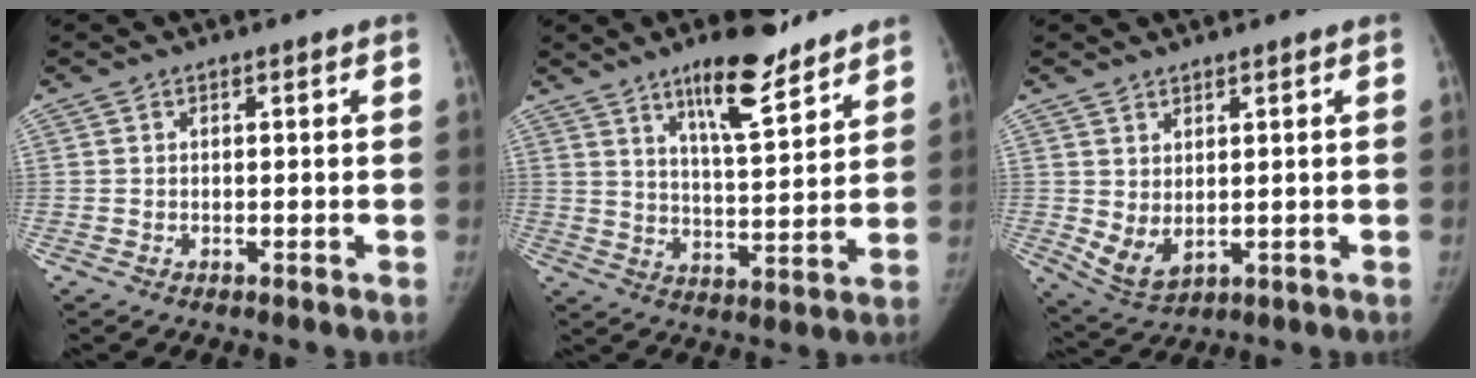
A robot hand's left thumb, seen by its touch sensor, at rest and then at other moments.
{"total": 13.1, "force": [9.1, 3.5, 8.8], "torque": [-0.120, -0.061, 0.149]}
{"total": 5.6, "force": [0.9, 3.1, 4.6], "torque": [-0.086, -0.015, 0.036]}